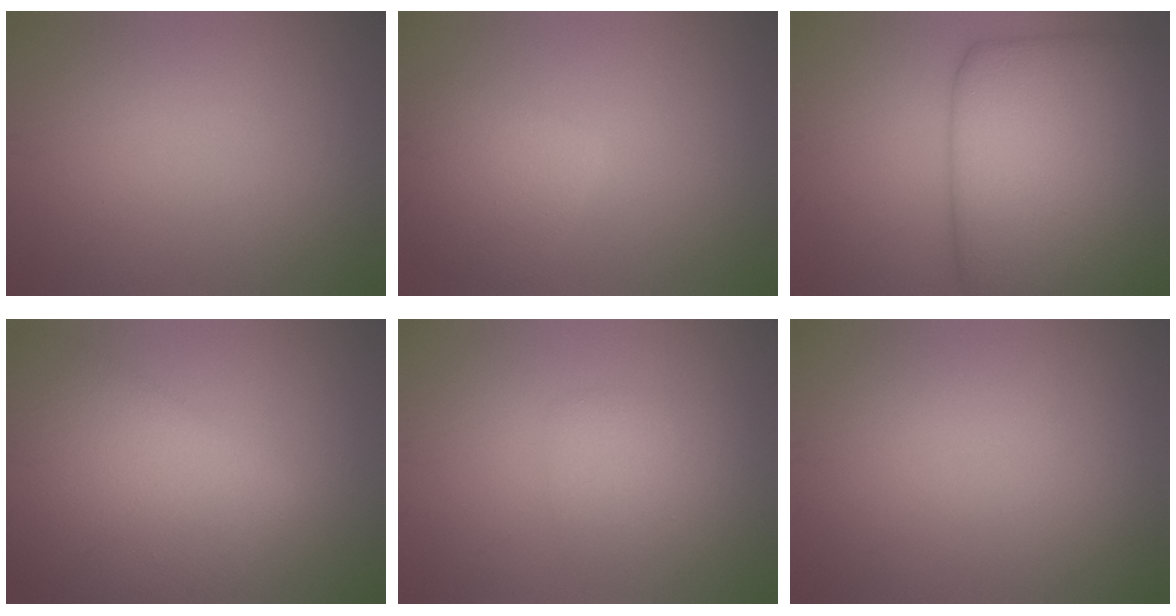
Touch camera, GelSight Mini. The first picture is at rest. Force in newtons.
{"total": 3.9, "press": 3.9, "slide": 0.4}
{"total": 14.0, "press": 14.0, "slide": 0.6}
{"total": 10.5, "press": 10.5, "slide": 0.4}
{"total": 1.9, "press": 1.9, "slide": 0.1}
{"total": 0.0}